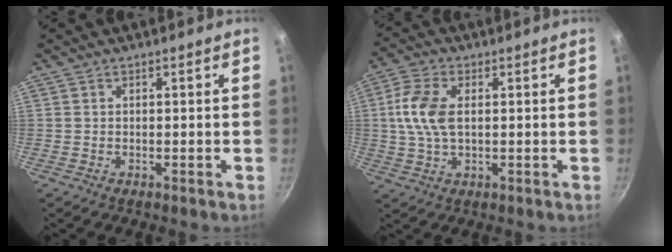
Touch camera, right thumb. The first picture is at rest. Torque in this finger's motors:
{"motor_torque": [0.97, 1.13, 1.58, -0.28, 0.44]}